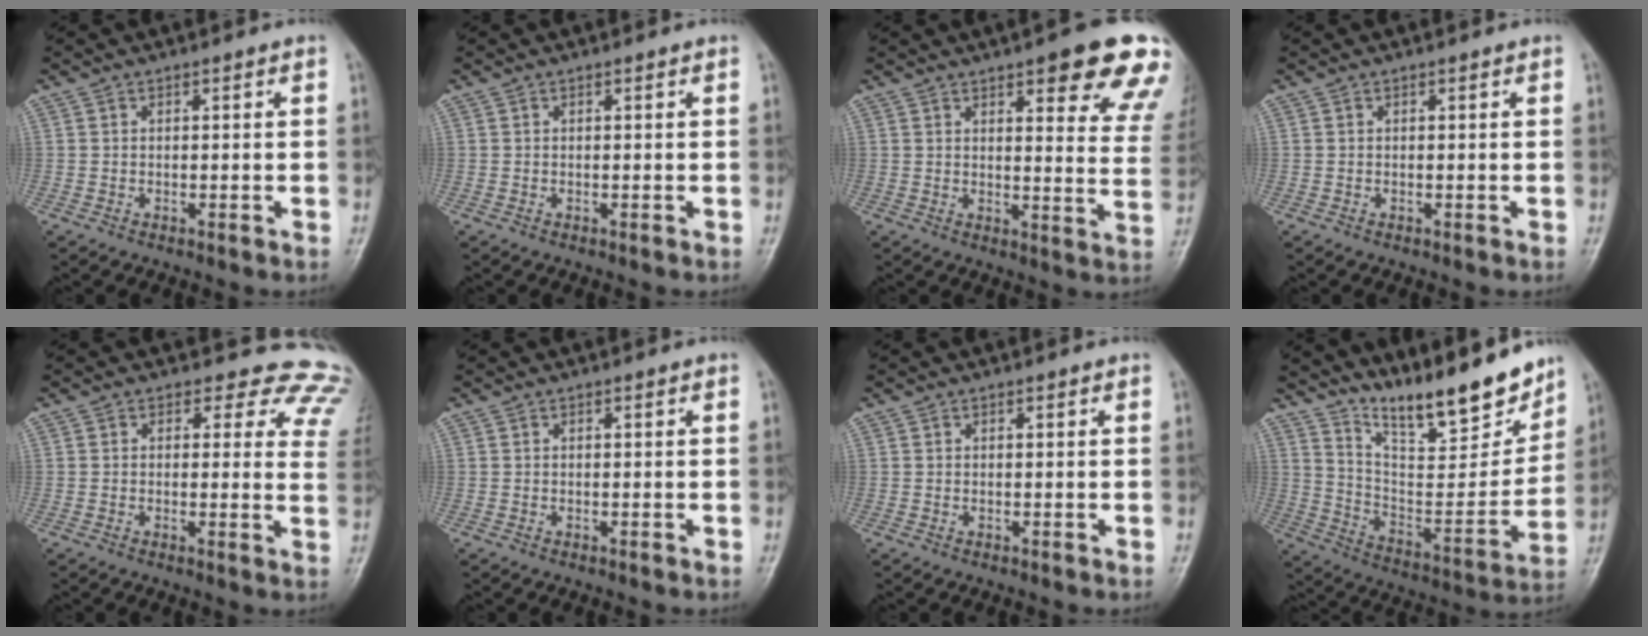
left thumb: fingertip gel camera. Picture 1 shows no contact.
{"total": 0.0}
{"total": 17.8, "force": [10.7, 4.6, 13.5], "torque": [-0.133, -0.040, 0.117]}
{"total": 0.0}
{"total": 12.9, "force": [10.4, 6.8, 3.5], "torque": [0.020, -0.057, 0.073]}
{"total": 0.0}
{"total": 0.0}
{"total": 19.7, "force": [15.7, 4.7, 10.8], "torque": [-0.128, -0.097, 0.267]}